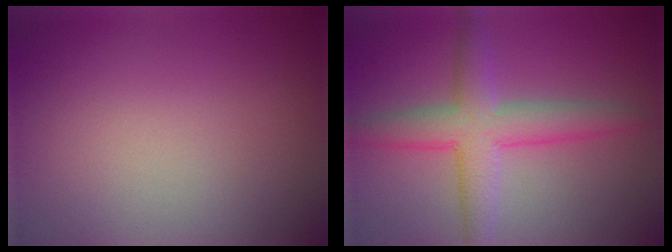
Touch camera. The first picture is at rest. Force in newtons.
{"total": 4.9, "press": 4.9, "slide": 0.2}